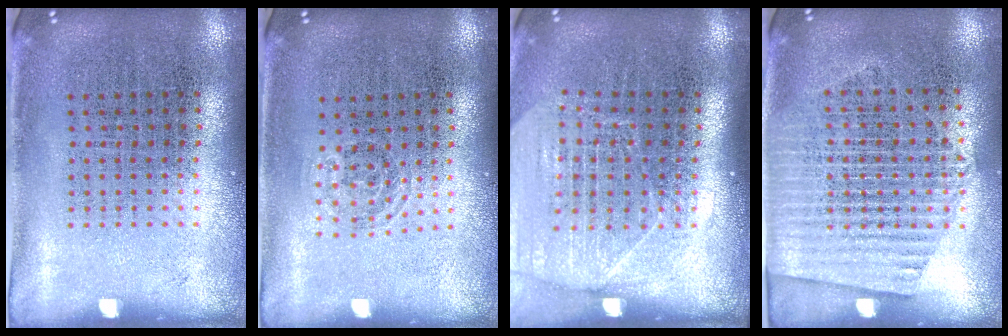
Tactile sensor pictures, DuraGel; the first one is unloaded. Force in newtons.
{"total": 0.8, "press": 0.6, "slide": 0.6}
{"total": 1.7, "press": 1.5, "slide": 0.8}
{"total": 1.5, "press": 1.4, "slide": 0.7}